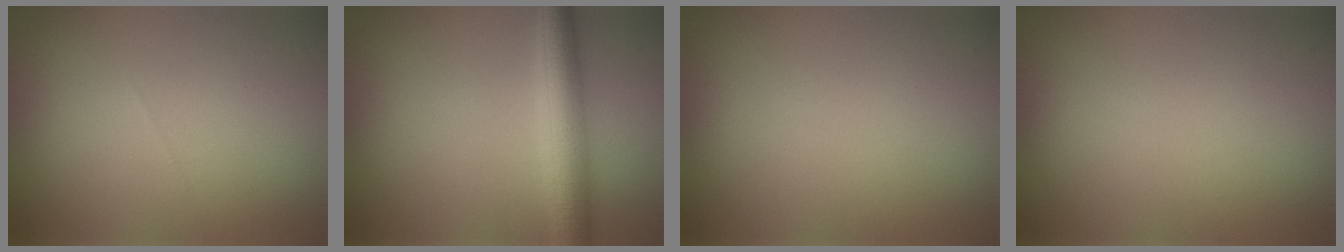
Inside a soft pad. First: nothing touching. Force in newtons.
{"total": 4.6, "press": 4.6, "slide": 0.0}
{"total": 0.0}
{"total": 0.0}